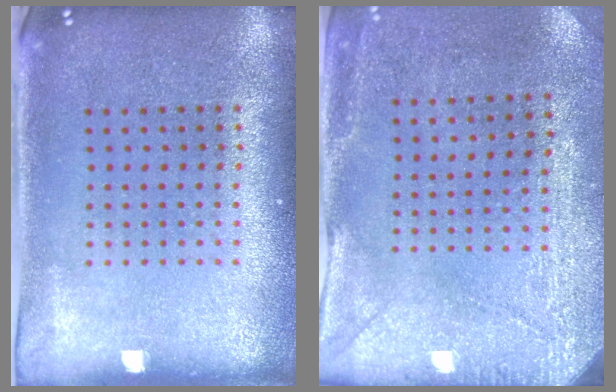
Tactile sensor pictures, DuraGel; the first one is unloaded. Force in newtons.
{"total": 2.9, "press": 2.4, "slide": 1.6}